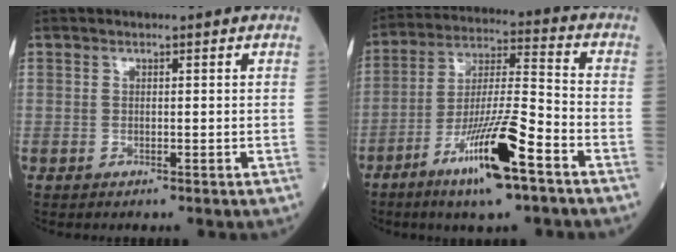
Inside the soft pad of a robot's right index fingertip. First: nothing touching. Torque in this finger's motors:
{"motor_torque": [1.73, -0.41, 1.06, 0.21]}